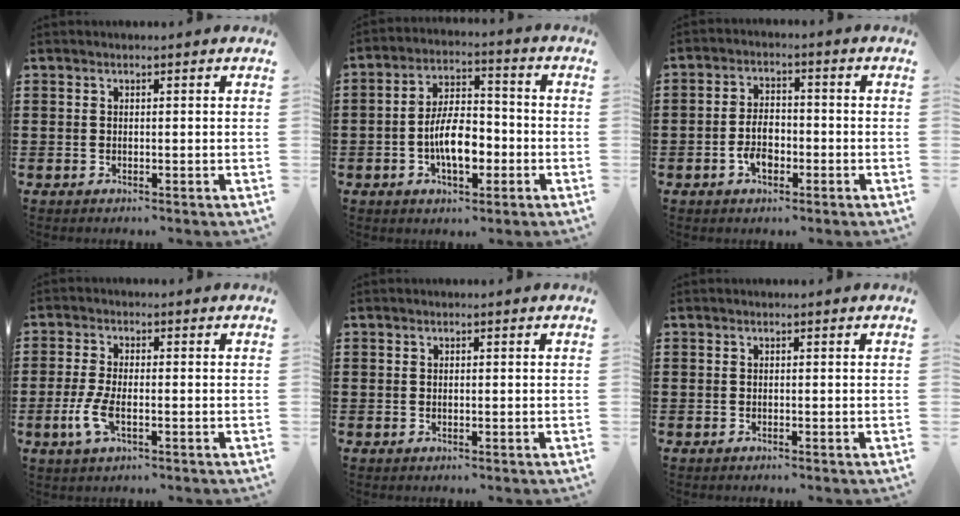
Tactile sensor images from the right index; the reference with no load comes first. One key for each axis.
{"total": 8.4, "fx": -2.4, "fy": 4.1, "fz": 6.9, "tx": -0.122, "ty": 0.003, "tz": -0.050}
{"total": 4.7, "fx": -1.8, "fy": 2.5, "fz": 3.6, "tx": -0.078, "ty": -0.002, "tz": -0.034}
{"total": 4.4, "fx": -1.5, "fy": 1.5, "fz": 3.9, "tx": -0.094, "ty": -0.009, "tz": -0.033}
{"total": 0.0}
{"total": 0.0}